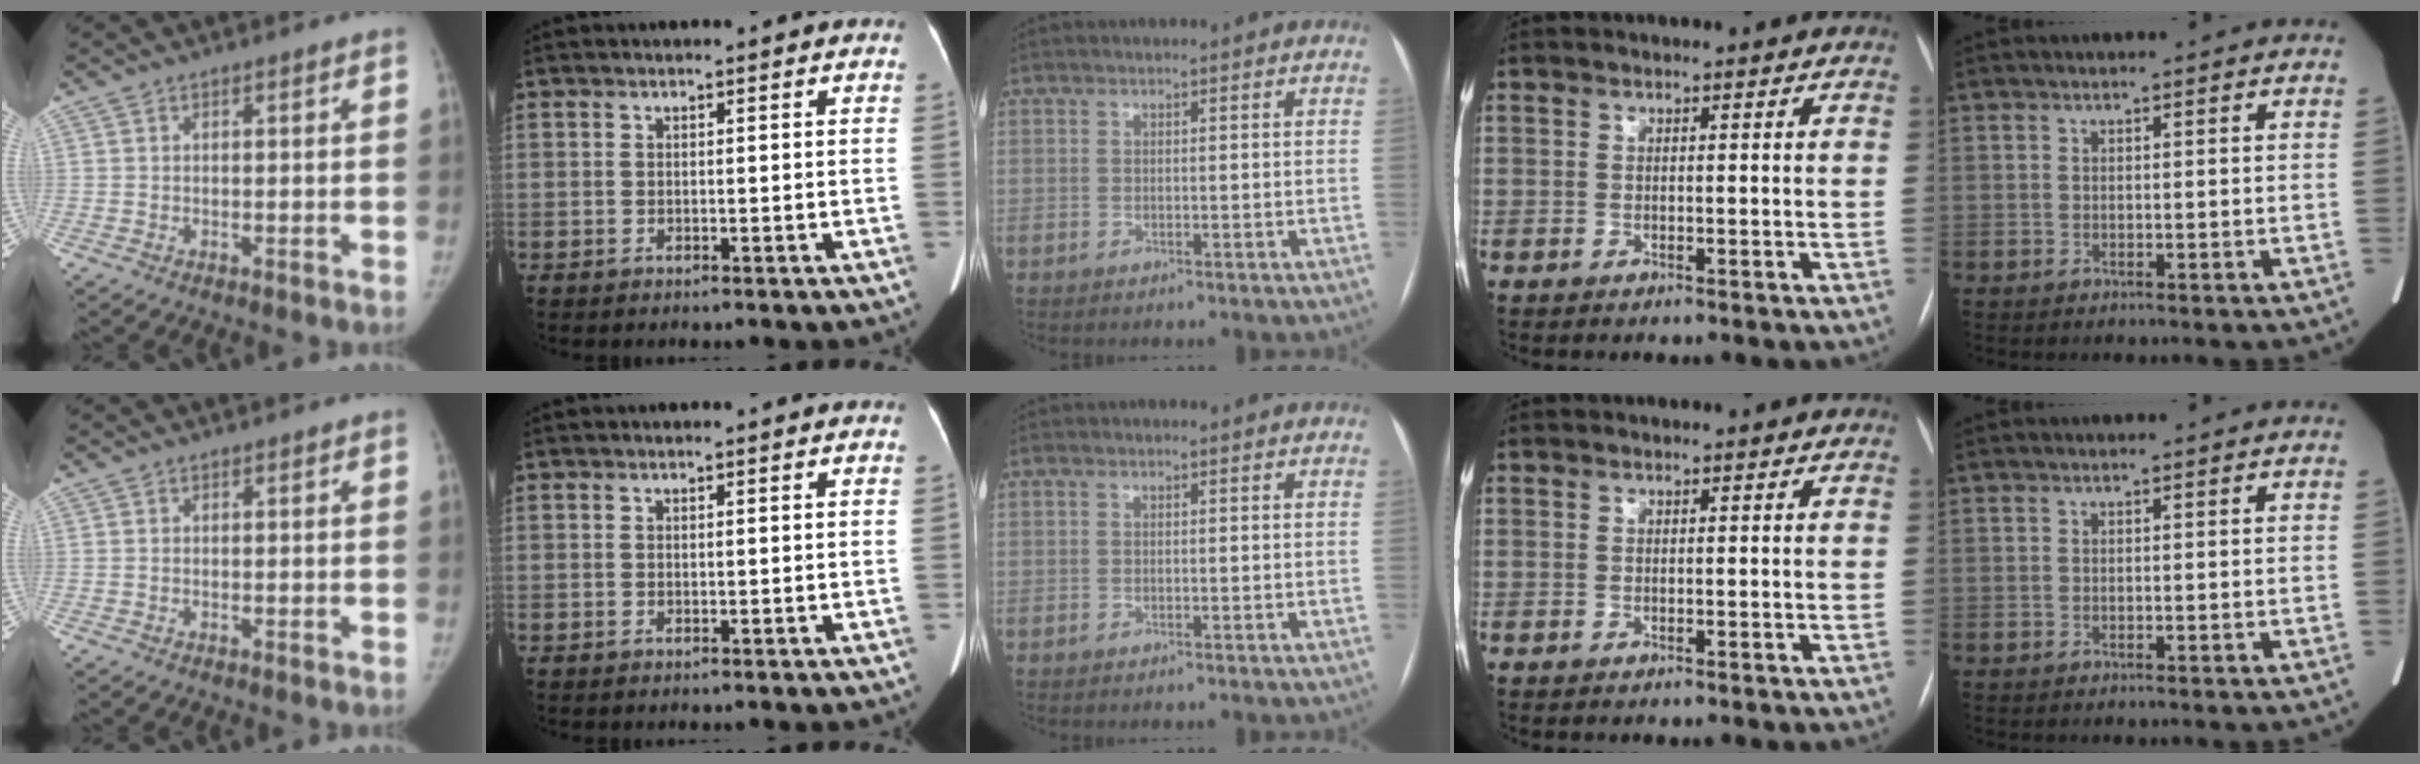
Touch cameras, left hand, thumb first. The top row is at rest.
{}